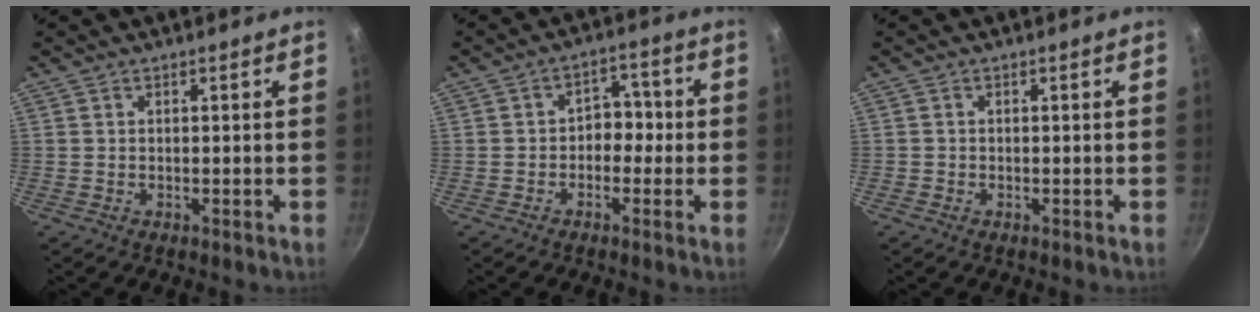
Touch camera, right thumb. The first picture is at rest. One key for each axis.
{"total": 5.1, "fx": -0.9, "fy": 4.0, "fz": 3.1, "tx": 0.007, "ty": 0.024, "tz": -0.023}
{"total": 0.6, "fx": -0.4, "fy": 0.5, "fz": 0.1, "tx": -0.002, "ty": 0.003, "tz": -0.008}